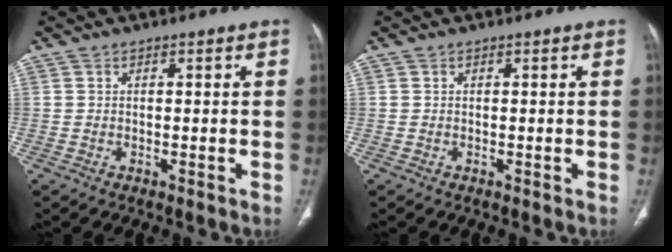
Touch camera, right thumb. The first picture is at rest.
{"total": 0.0}